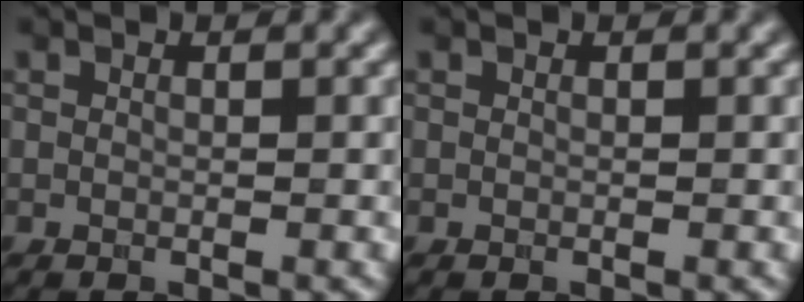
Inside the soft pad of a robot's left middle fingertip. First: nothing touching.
{"total": 0.0}